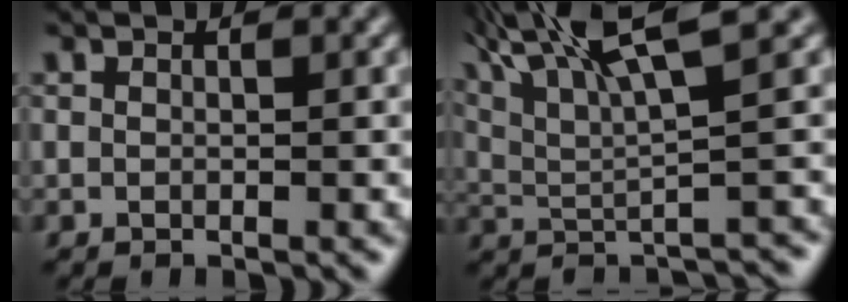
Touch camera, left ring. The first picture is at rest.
{"total": 8.1, "force": [4.8, 1.2, 6.4], "torque": [-0.094, 0.015, 0.085]}